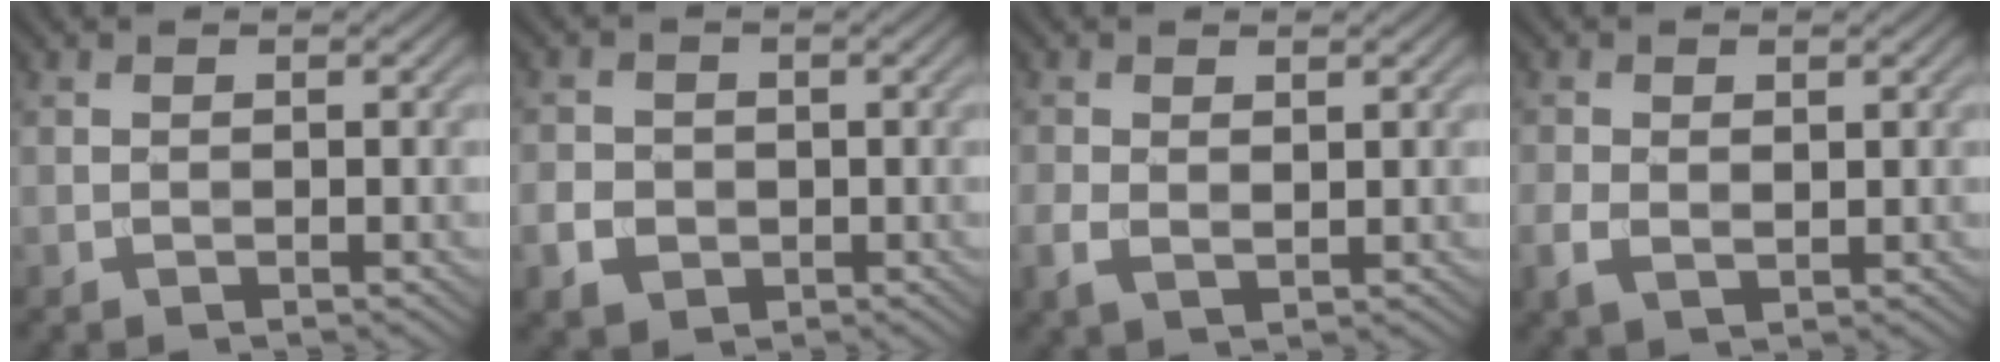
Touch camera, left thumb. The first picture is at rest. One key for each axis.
{"total": 3.7, "fx": -1.1, "fy": 3.2, "fz": 1.6, "tx": -0.040, "ty": -0.006, "tz": -0.025}
{"total": 2.5, "fx": 0.2, "fy": 1.4, "fz": 2.1, "tx": -0.049, "ty": -0.005, "tz": 0.007}
{"total": 2.7, "fx": -0.2, "fy": 1.7, "fz": 2.1, "tx": -0.049, "ty": -0.006, "tz": -0.001}